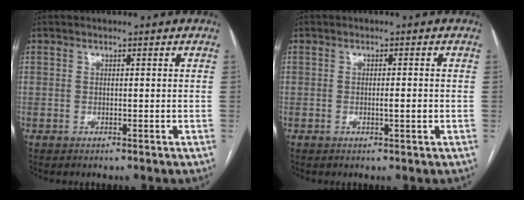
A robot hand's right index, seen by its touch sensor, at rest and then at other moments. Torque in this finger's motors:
{"motor_torque": [0.25, -0.12, 0.20, 0.01]}